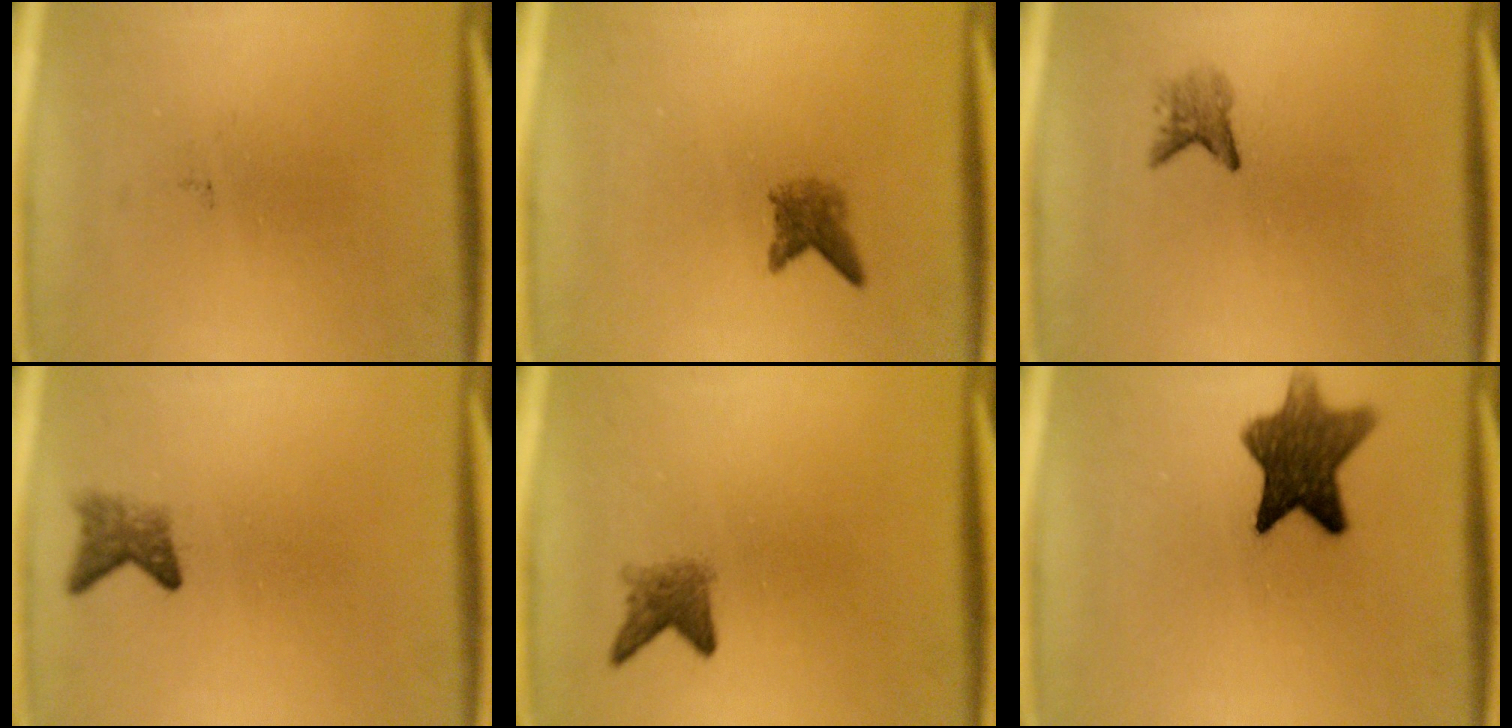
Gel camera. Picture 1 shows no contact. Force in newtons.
{"total": 2.3}
{"total": 2.0}
{"total": 2.4}
{"total": 2.6}
{"total": 9.9}